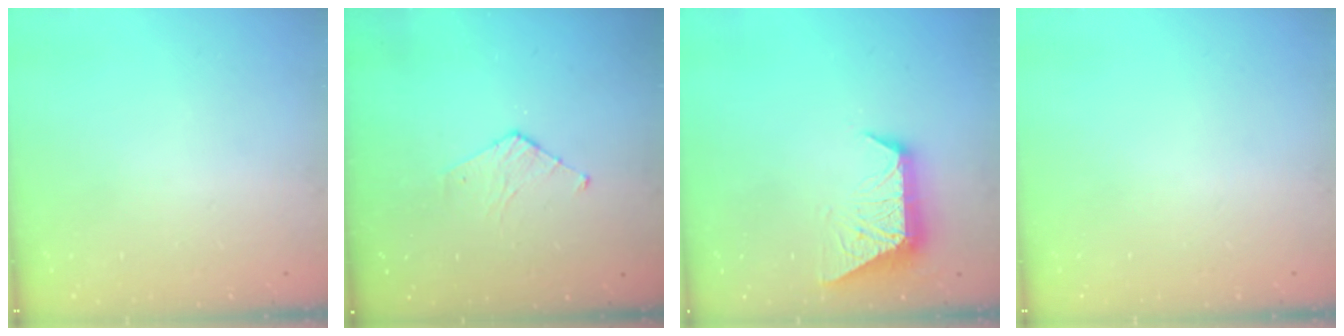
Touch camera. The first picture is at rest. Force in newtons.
{"total": 3.3, "press": 3.2, "slide": 0.3}
{"total": 9.7, "press": 9.7, "slide": 0.2}
{"total": 0.0}